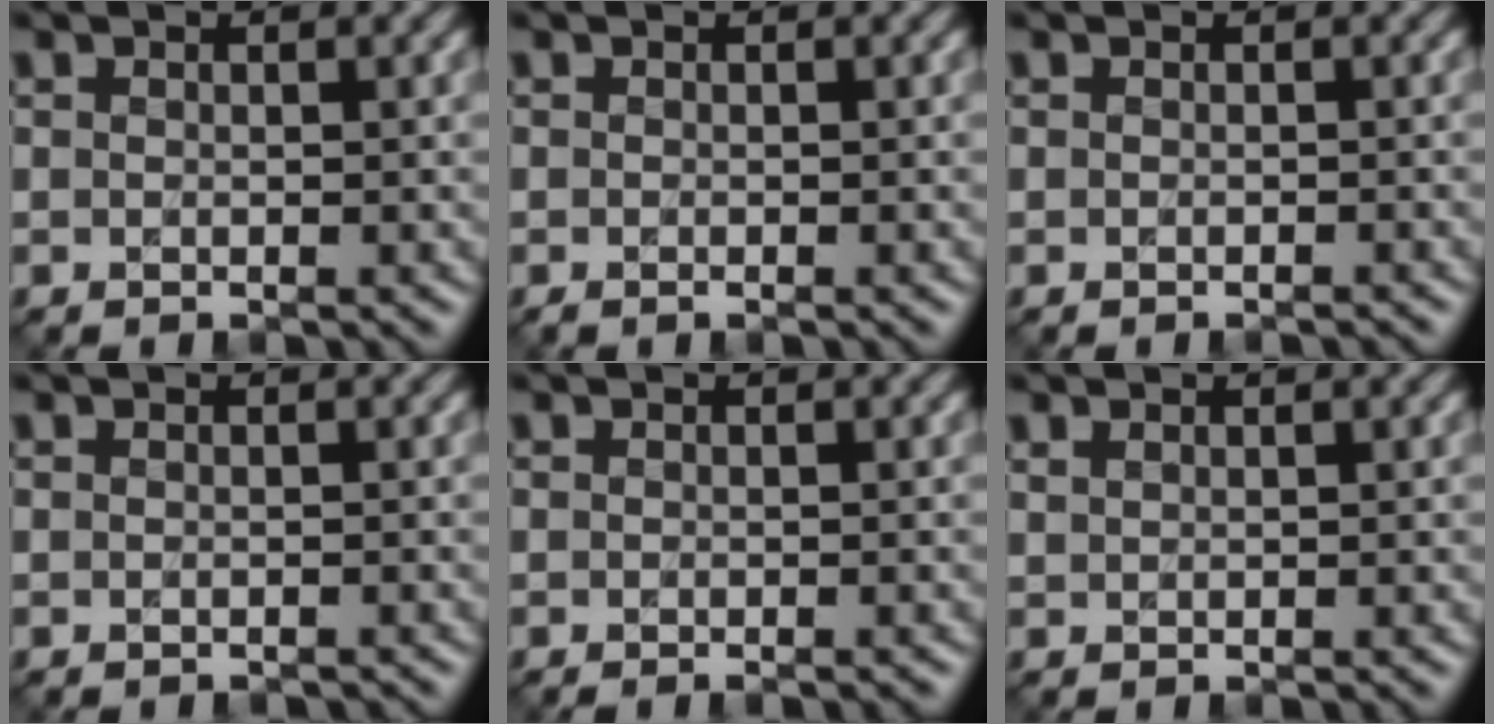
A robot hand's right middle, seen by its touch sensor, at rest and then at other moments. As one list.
[{"total": 0.5, "force": [-0.3, 0.1, 0.4], "torque": [-0.007, -0.002, -0.005]}, {"total": 0.8, "force": [-0.7, 0.0, 0.2], "torque": [0.000, 0.000, -0.011]}, {"total": 0.6, "force": [-0.6, 0.0, 0.1], "torque": [0.001, -0.003, -0.010]}, {"total": 0.9, "force": [-0.7, 0.1, 0.6], "torque": [-0.005, -0.001, -0.009]}, {"total": 0.6, "force": [0.5, 0.3, 0.3], "torque": [-0.008, 0.001, 0.013]}]